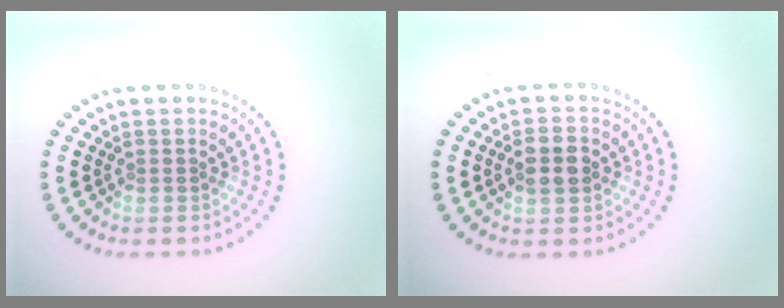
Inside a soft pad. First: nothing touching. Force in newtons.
{"total": 2.8, "press": 2.8, "slide": 0.1}